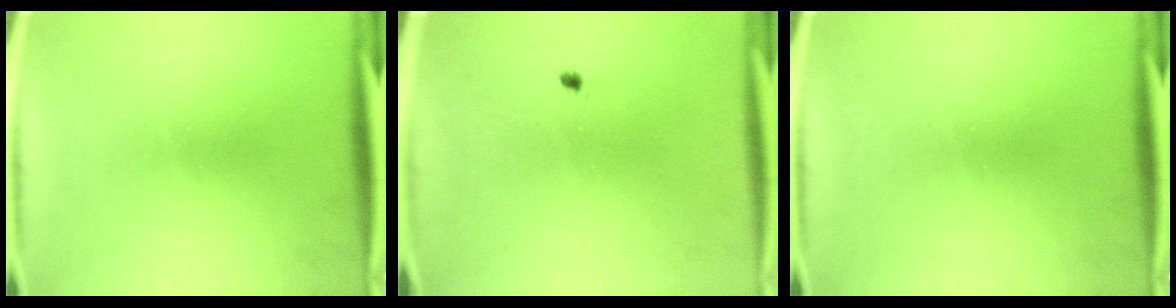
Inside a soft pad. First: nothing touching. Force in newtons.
{"total": 0.6}
{"total": 0.0}